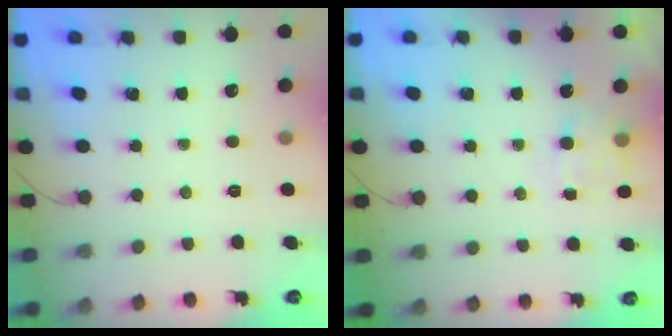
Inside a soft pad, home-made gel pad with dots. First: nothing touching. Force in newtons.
{"total": 7.1, "press": 7.0, "slide": 1.2}